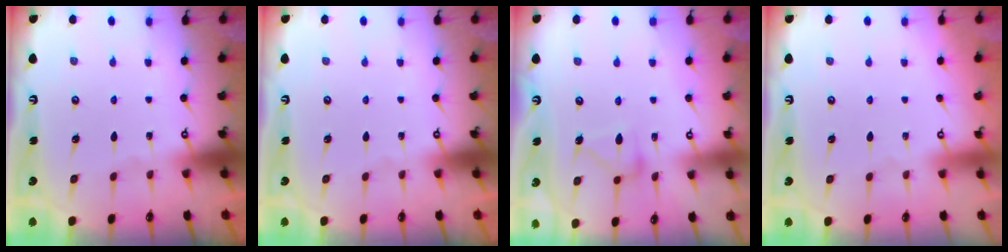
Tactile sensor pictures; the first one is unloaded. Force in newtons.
{"total": 0.0}
{"total": 13.3, "press": 13.3, "slide": 0.6}
{"total": 3.9, "press": 3.9, "slide": 0.1}